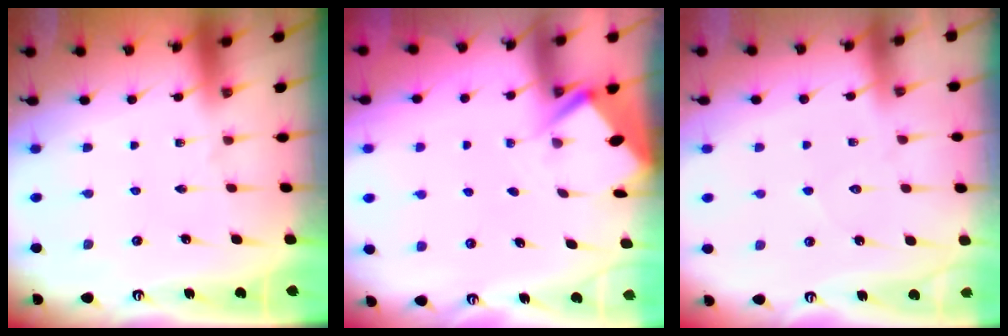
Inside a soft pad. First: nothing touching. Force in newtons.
{"total": 2.9, "press": 2.8, "slide": 0.3}
{"total": 4.6, "press": 4.5, "slide": 0.5}